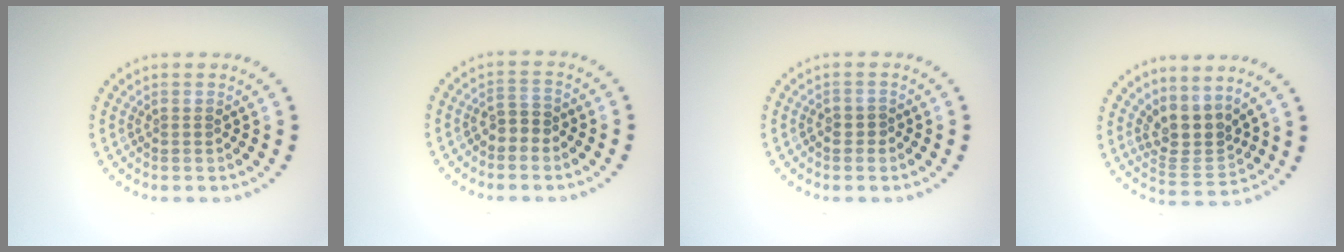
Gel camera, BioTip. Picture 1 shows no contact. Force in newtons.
{"total": 1.8, "press": 1.6, "slide": 0.8}
{"total": 0.9, "press": 0.7, "slide": 0.5}
{"total": 3.3, "press": 2.5, "slide": 2.2}